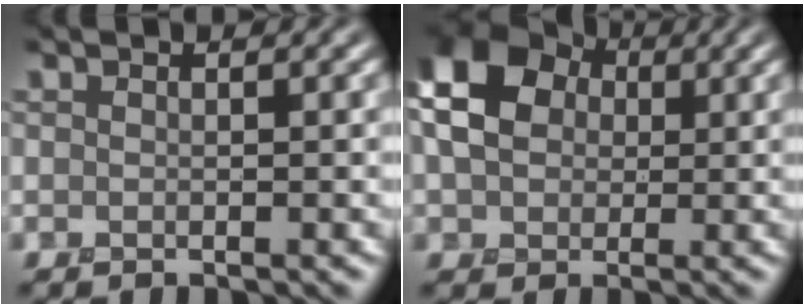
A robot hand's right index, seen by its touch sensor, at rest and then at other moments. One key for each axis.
{"total": 10.9, "fx": 2.6, "fy": 8.3, "fz": 6.6, "tx": -0.134, "ty": 0.032, "tz": 0.033}